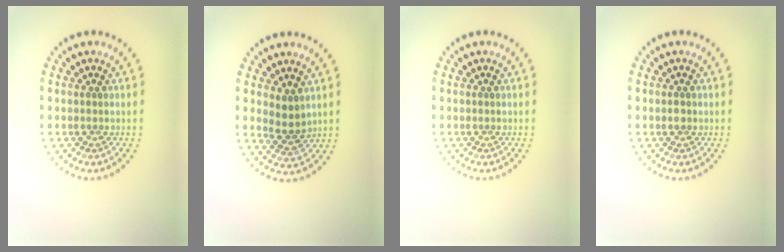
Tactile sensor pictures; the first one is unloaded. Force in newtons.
{"total": 2.3, "press": 1.9, "slide": 1.3}
{"total": 0.0}
{"total": 0.8, "press": 0.7, "slide": 0.3}